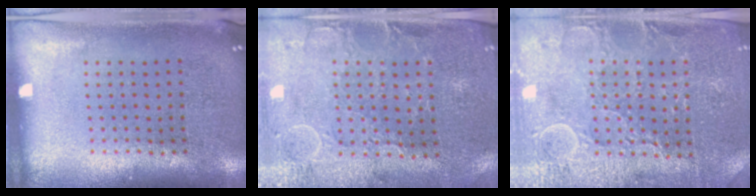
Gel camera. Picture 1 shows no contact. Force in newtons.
{"total": 0.6, "press": 0.3, "slide": 0.5}
{"total": 3.4, "press": 3.4, "slide": 0.7}